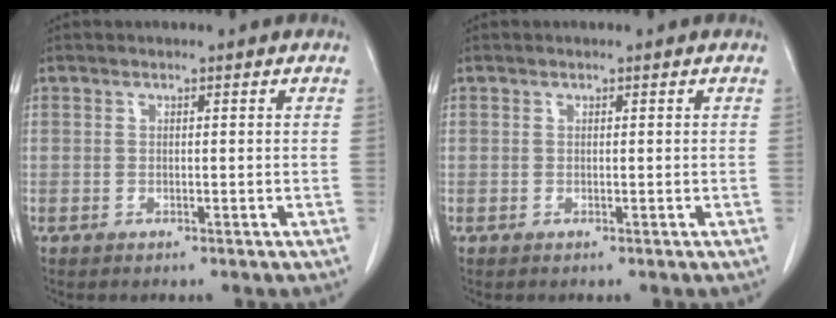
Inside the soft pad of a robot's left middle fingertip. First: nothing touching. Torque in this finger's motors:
{"motor_torque": [-0.32, 0.19, -0.03, -0.01]}